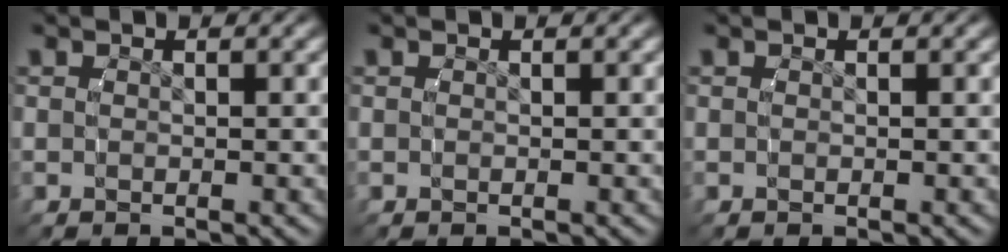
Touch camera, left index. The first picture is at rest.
{"total": 0.0}
{"total": 0.0}